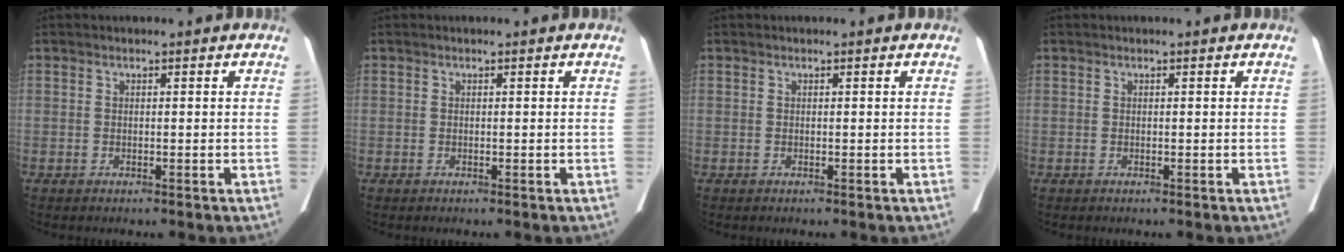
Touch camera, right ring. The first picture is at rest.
{"total": 0.0}
{"total": 0.0}
{"total": 0.0}